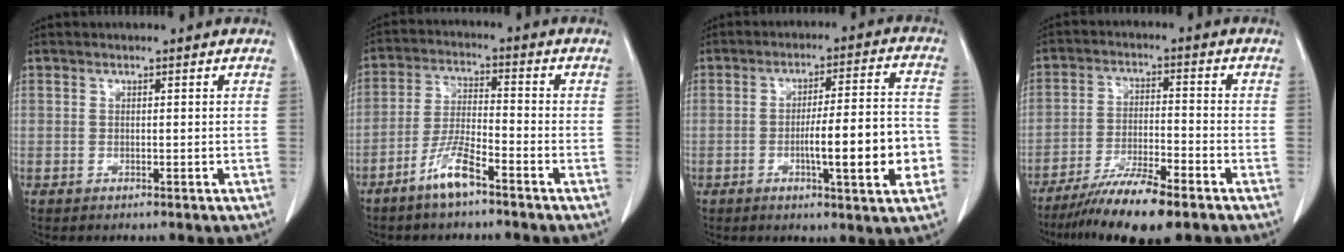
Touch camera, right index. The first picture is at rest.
{"total": 6.7, "force": [-4.6, 0.8, 4.8], "torque": [-0.103, -0.007, -0.092]}
{"total": 12.3, "force": [-3.3, 1.1, 11.8], "torque": [-0.177, 0.008, -0.047]}
{"total": 10.3, "force": [-7.8, 0.9, 6.7], "torque": [-0.118, -0.026, -0.135]}